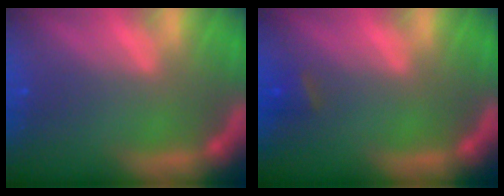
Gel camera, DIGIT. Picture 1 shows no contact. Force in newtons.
{"total": 1.4}